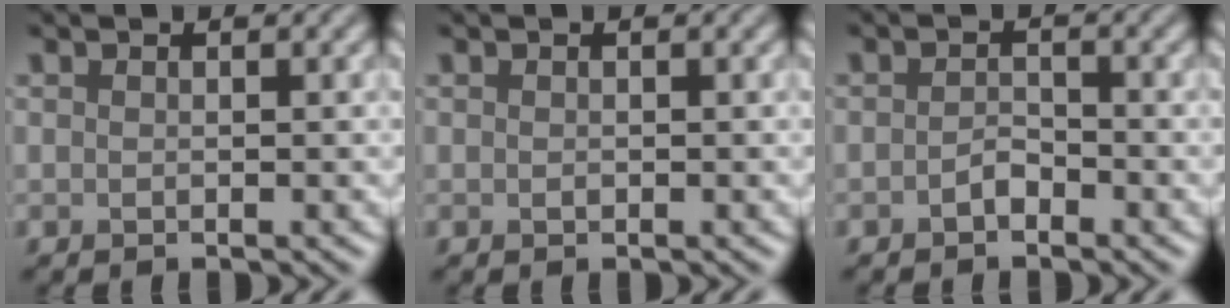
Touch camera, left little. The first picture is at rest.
{"total": 0.0}
{"total": 1.1, "force": [-0.7, 0.6, 0.6], "torque": [-0.012, 0.003, -0.015]}